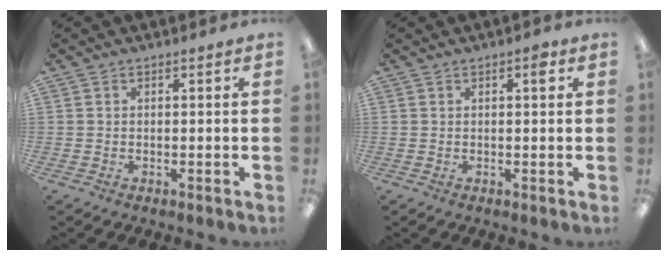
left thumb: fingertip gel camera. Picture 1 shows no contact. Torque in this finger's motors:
{"motor_torque": [-0.19, -0.17, -0.26, -0.13, 0.02]}